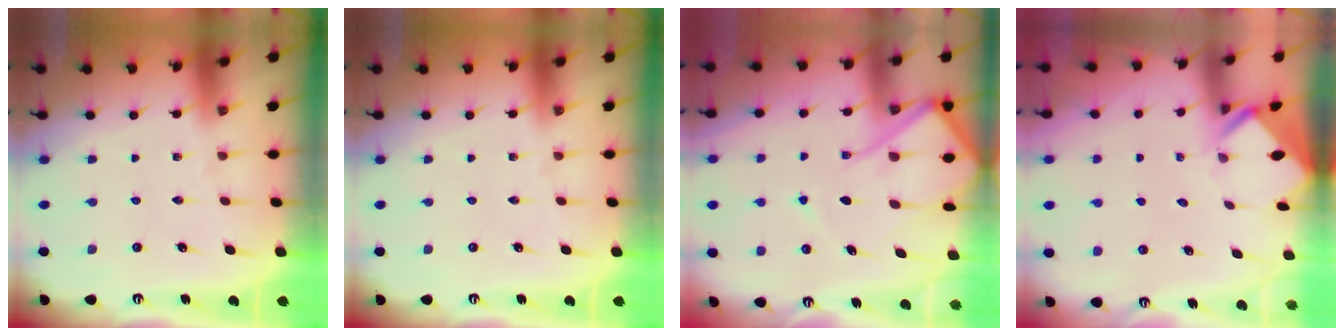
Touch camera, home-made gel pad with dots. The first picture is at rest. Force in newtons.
{"total": 0.0}
{"total": 13.0, "press": 13.0, "slide": 1.1}
{"total": 2.9, "press": 2.9, "slide": 0.2}